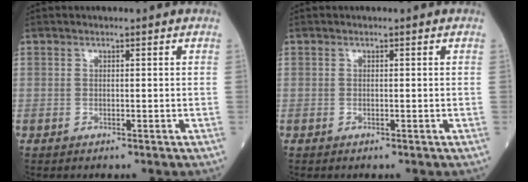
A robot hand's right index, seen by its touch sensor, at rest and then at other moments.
{"total": 0.0}